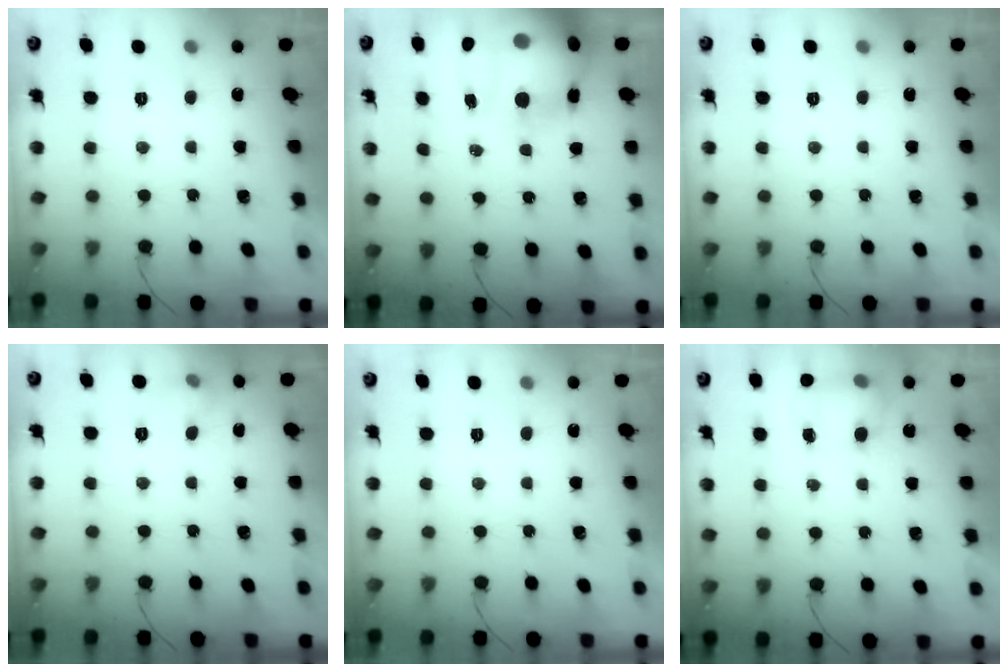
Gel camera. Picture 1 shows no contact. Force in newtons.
{"total": 24.9, "press": 24.2, "slide": 5.9}
{"total": 0.0}
{"total": 4.9, "press": 4.6, "slide": 1.8}
{"total": 0.0}
{"total": 6.6, "press": 6.5, "slide": 0.9}